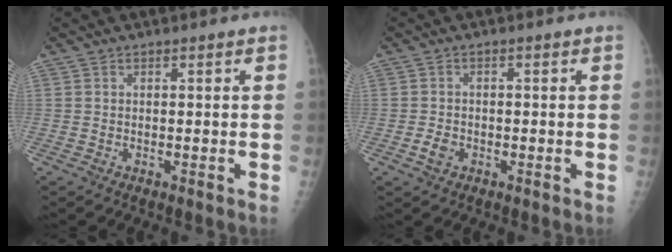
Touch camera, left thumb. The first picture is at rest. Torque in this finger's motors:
{"motor_torque": [-0.02, 0.02, 0.02, -0.08, 0.00]}